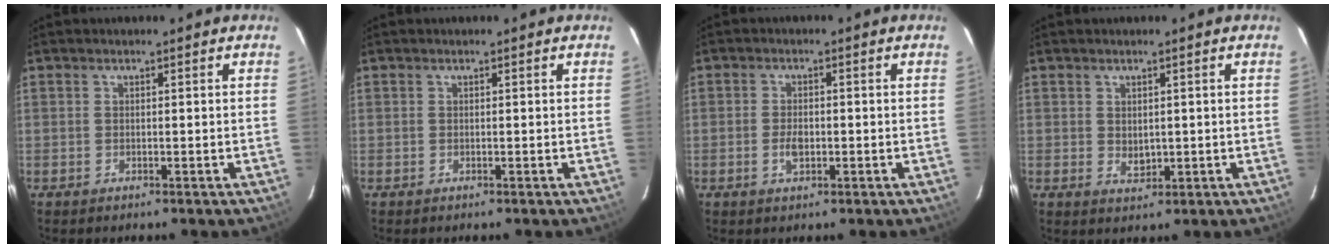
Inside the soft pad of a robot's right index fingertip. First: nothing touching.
{"total": 0.0}
{"total": 3.1, "force": [-0.9, 1.8, 2.4], "torque": [-0.047, 0.001, -0.014]}
{"total": 3.4, "force": [0.5, 2.9, 1.6], "torque": [-0.025, 0.002, 0.018]}